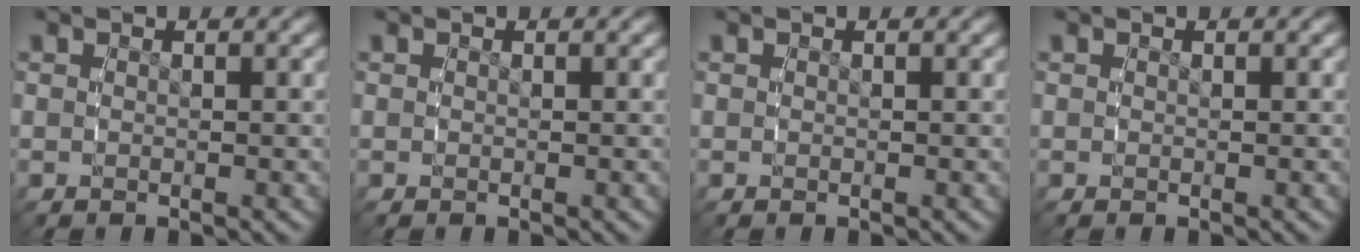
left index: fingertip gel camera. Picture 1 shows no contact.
{"total": 0.0}
{"total": 0.0}
{"total": 0.0}